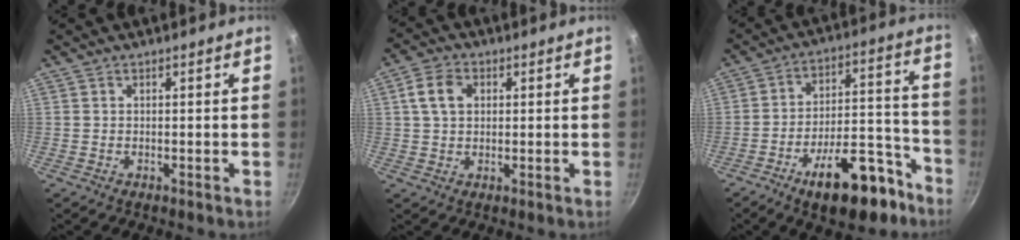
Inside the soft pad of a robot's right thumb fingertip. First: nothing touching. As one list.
[{"total": 6.0, "force": [1.4, 4.4, 3.8], "torque": [-0.060, 0.008, 0.021]}, {"total": 18.2, "force": [-10.7, 7.9, 12.4], "torque": [-0.143, 0.088, -0.151]}]